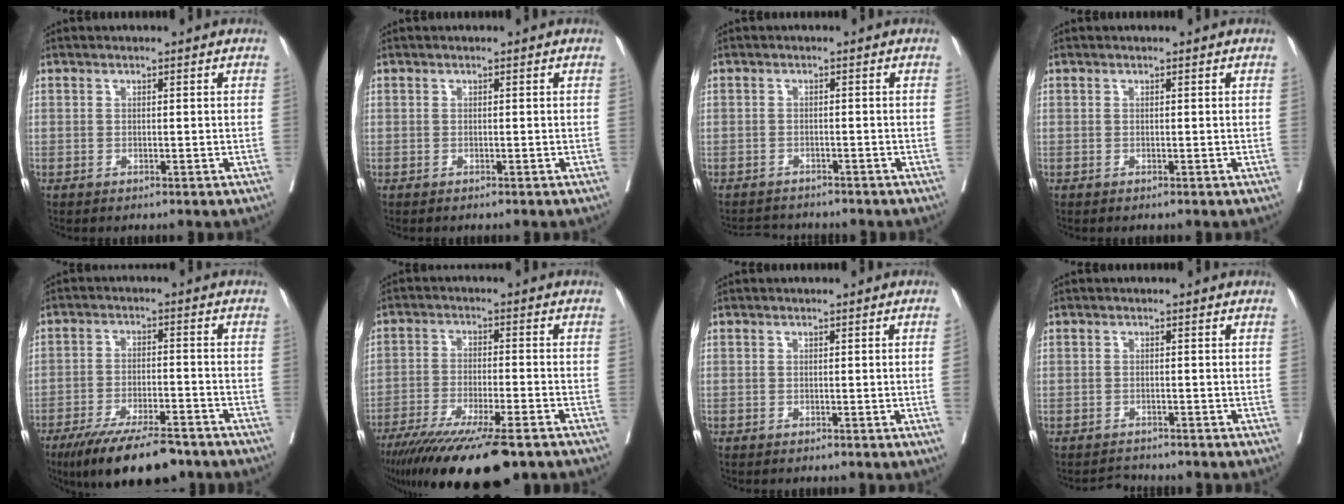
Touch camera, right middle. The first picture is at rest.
{"total": 0.0}
{"total": 3.8, "force": [-3.7, 0.9, 0.1], "torque": [0.002, -0.008, -0.058]}
{"total": 0.0}
{"total": 13.3, "force": [-10.2, 3.2, 7.9], "torque": [-0.124, -0.018, -0.164]}
{"total": 18.0, "force": [-13.7, 2.2, 11.5], "torque": [-0.169, -0.044, -0.217]}
{"total": 1.3, "force": [-0.2, -0.5, 1.2], "torque": [-0.011, -0.001, -0.001]}
{"total": 1.5, "force": [-1.4, 0.3, -0.5], "torque": [0.006, -0.007, -0.022]}